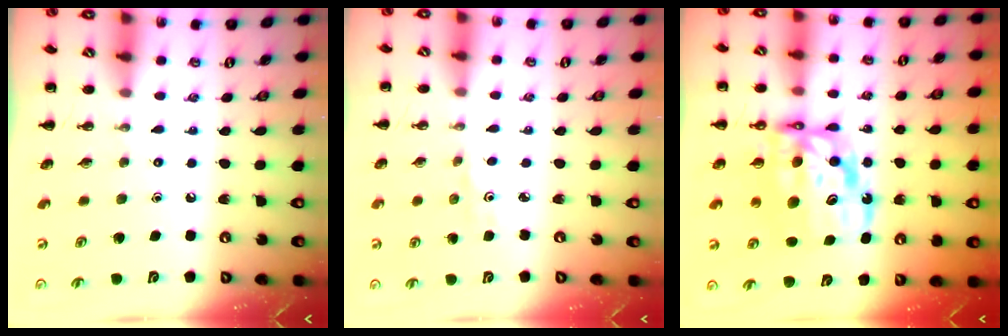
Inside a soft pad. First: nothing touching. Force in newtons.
{"total": 1.7, "press": 1.7, "slide": 0.4}
{"total": 14.0, "press": 13.5, "slide": 3.8}